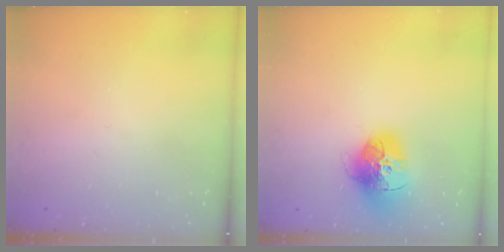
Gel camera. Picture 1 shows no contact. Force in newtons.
{"total": 16.0, "press": 16.0, "slide": 1.5}